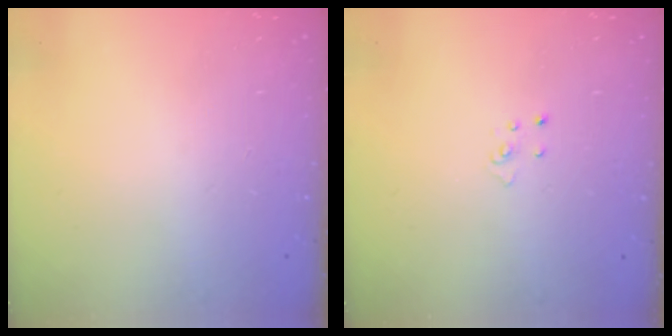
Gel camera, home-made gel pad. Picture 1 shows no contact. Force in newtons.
{"total": 3.0, "press": 2.9, "slide": 0.3}